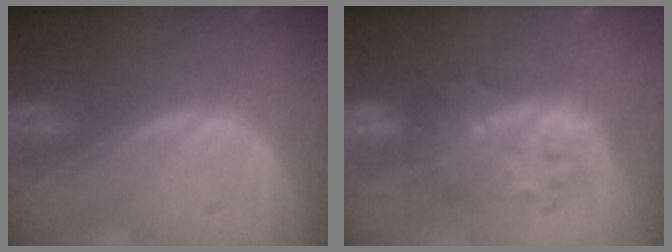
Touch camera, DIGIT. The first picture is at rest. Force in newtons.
{"total": 8.0, "press": 8.0, "slide": 0.9}